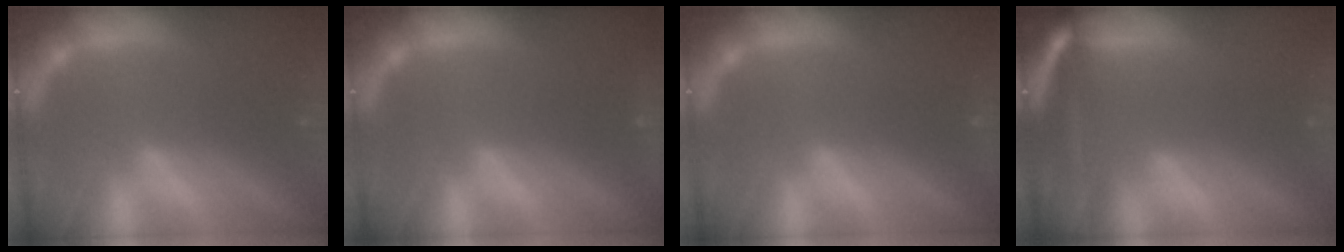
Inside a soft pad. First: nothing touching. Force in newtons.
{"total": 1.9}
{"total": 0.9}
{"total": 8.5}